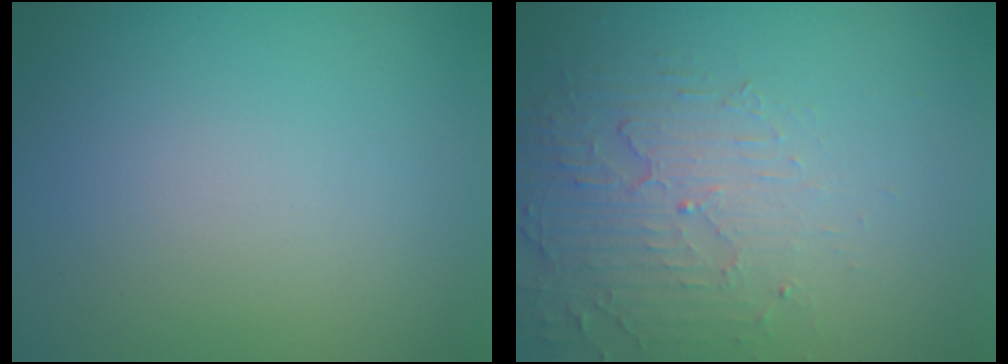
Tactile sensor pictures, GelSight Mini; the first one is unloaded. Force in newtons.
{"total": 4.9, "press": 3.4, "slide": 3.6}